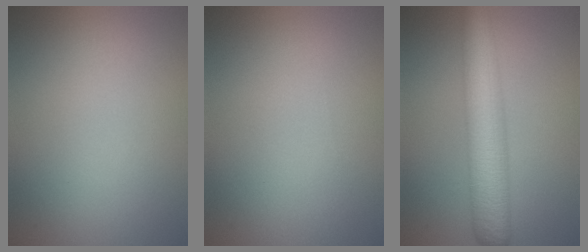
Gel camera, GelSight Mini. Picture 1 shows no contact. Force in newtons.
{"total": 0.0}
{"total": 8.0, "press": 8.0, "slide": 0.2}